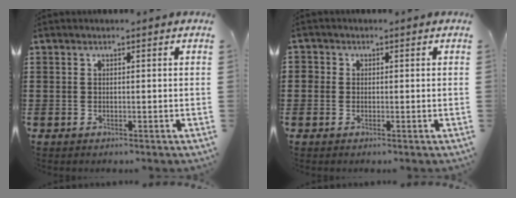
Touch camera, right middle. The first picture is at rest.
{"total": 1.1, "force": [0.0, 1.1, 0.0], "torque": [-0.003, 0.007, -0.001]}